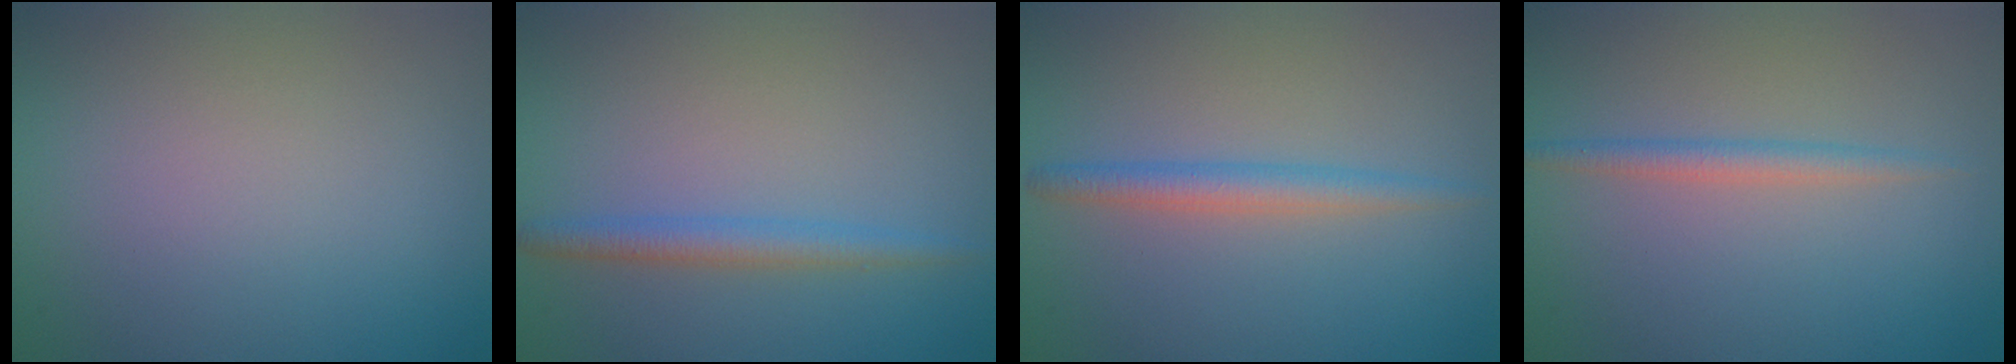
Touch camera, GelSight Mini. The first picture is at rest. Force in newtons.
{"total": 2.1, "press": 2.1, "slide": 0.2}
{"total": 2.3, "press": 2.3, "slide": 0.0}
{"total": 1.7, "press": 1.7, "slide": 0.0}